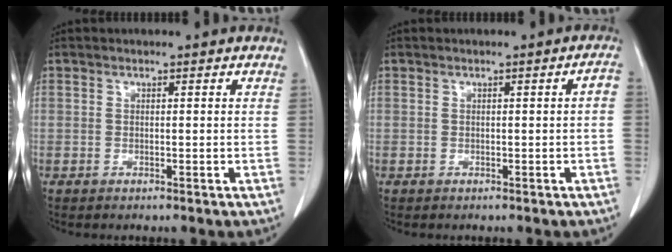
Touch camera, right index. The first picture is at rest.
{"total": 1.4, "force": [-0.3, 0.2, 1.4], "torque": [-0.011, 0.002, -0.002]}